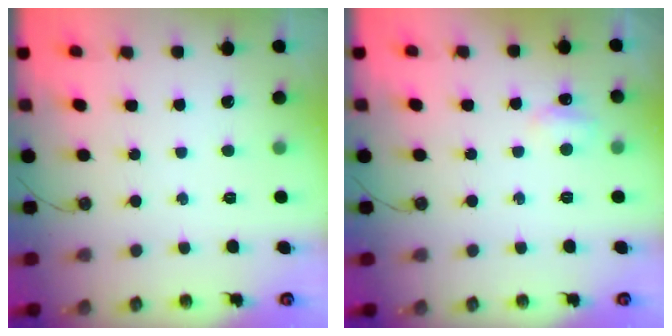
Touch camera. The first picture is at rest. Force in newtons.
{"total": 5.1, "press": 5.0, "slide": 1.0}